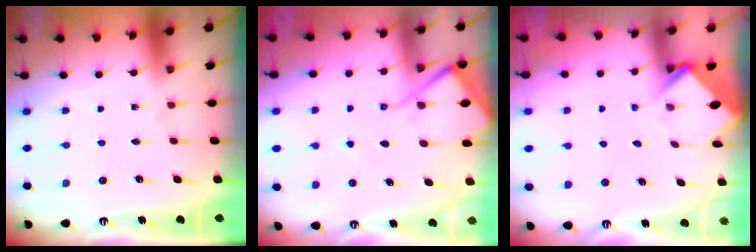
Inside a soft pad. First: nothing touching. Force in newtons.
{"total": 10.1, "press": 10.0, "slide": 0.9}
{"total": 3.9, "press": 3.9, "slide": 0.2}